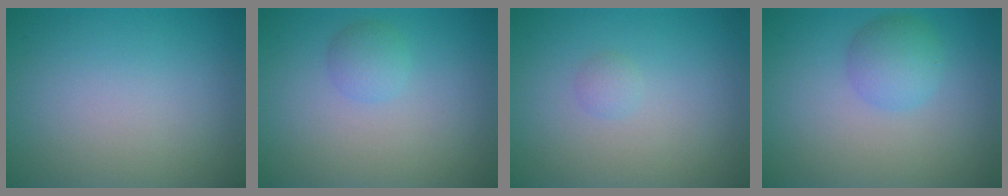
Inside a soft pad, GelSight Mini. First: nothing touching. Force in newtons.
{"total": 1.5, "press": 1.5, "slide": 0.0}
{"total": 0.8, "press": 0.8, "slide": 0.1}
{"total": 2.8, "press": 2.8, "slide": 0.1}